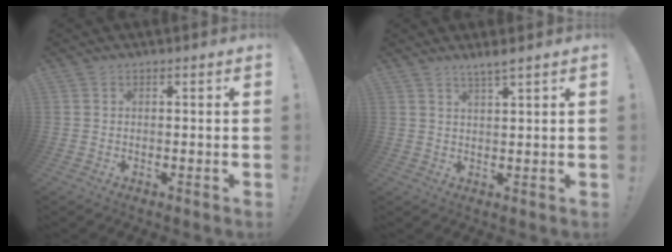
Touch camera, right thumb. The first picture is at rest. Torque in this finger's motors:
{"motor_torque": [0.00, 0.00, 0.00, 0.00, 0.00]}